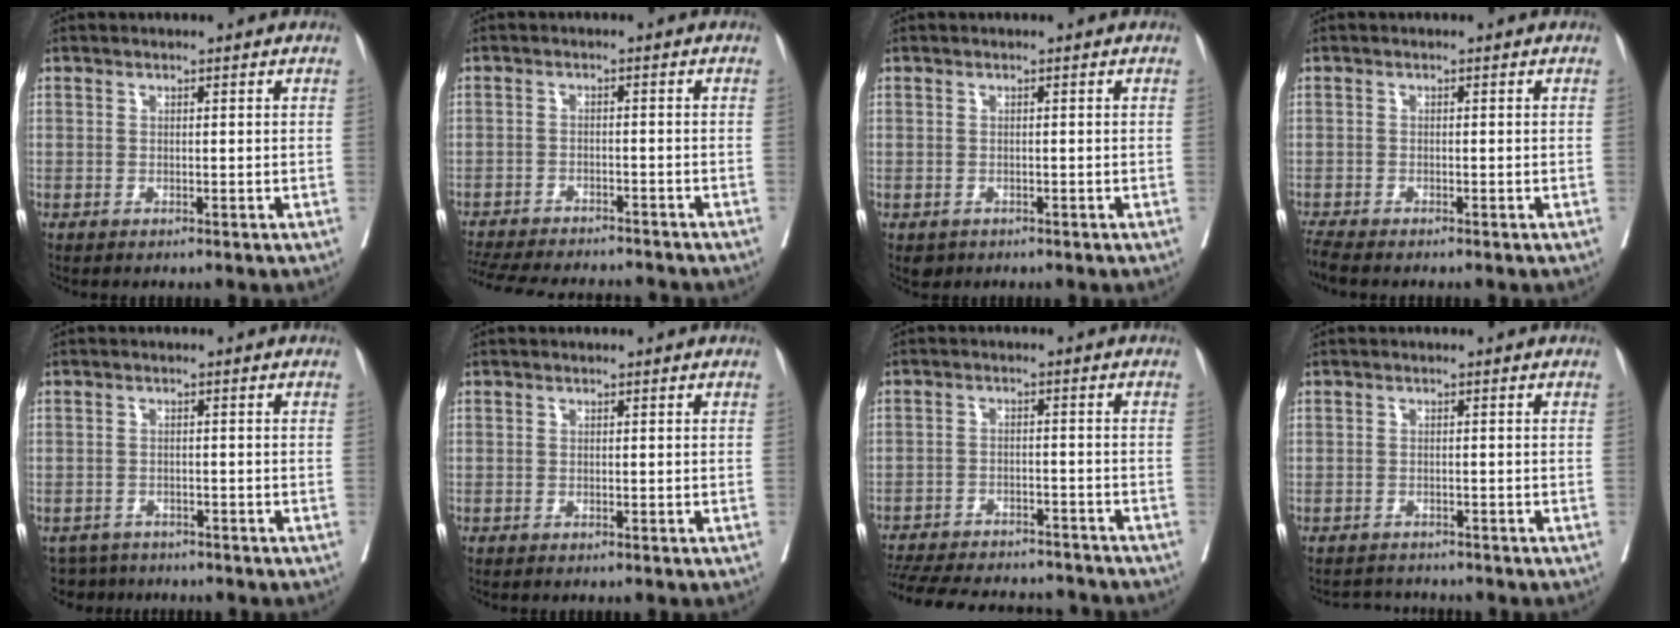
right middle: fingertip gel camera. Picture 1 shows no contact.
{"total": 16.5, "force": [-15.0, 3.5, 6.1], "torque": [-0.150, -0.020, -0.208]}
{"total": 1.4, "force": [-0.8, 1.1, 0.4], "torque": [-0.007, 0.000, -0.006]}
{"total": 2.4, "force": [-2.3, 0.0, 0.8], "torque": [-0.018, -0.010, -0.043]}
{"total": 4.3, "force": [-3.9, 1.9, -0.5], "torque": [0.014, -0.002, -0.060]}
{"total": 0.0}
{"total": 19.9, "force": [-17.9, 5.1, 6.9], "torque": [-0.178, -0.018, -0.248]}
{"total": 2.5, "force": [-2.3, 0.6, -0.7], "torque": [0.013, -0.009, -0.038]}